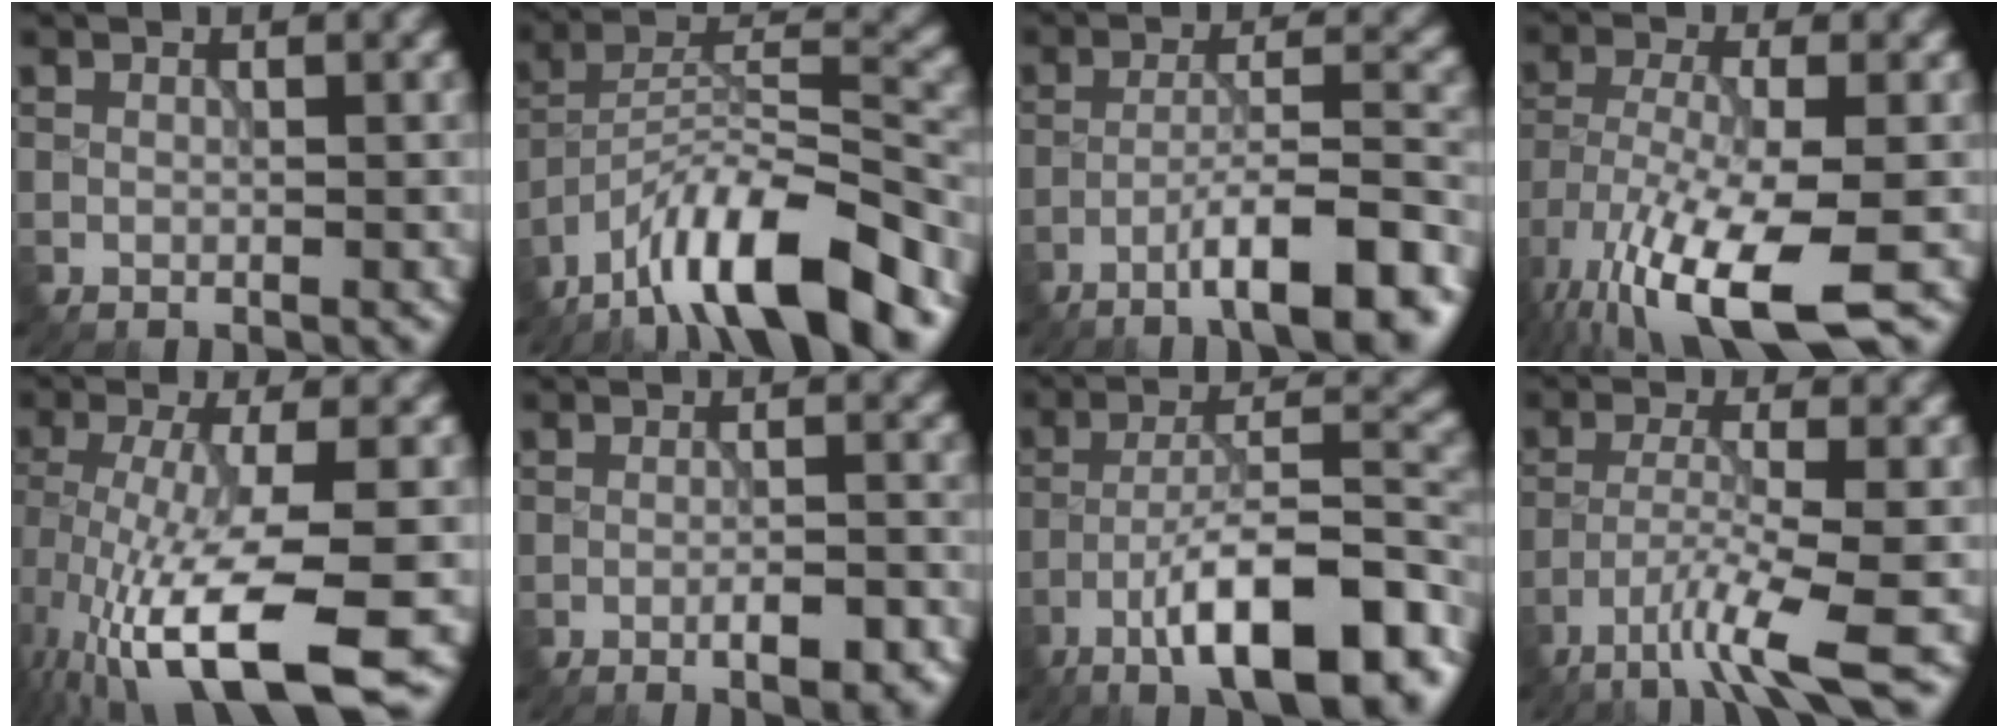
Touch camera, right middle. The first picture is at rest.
{"total": 12.3, "force": [-9.0, 3.2, 7.8], "torque": [-0.124, 0.018, -0.173]}
{"total": 9.4, "force": [-5.7, 1.6, 7.2], "torque": [-0.104, 0.016, -0.091]}
{"total": 11.3, "force": [-6.4, 3.0, 8.7], "torque": [-0.185, -0.024, -0.115]}
{"total": 12.0, "force": [-5.1, 2.9, 10.5], "torque": [-0.199, -0.021, -0.082]}
{"total": 3.3, "force": [-1.8, 0.7, 2.7], "torque": [-0.044, 0.004, -0.026]}
{"total": 12.9, "force": [-7.5, 3.6, 9.9], "torque": [-0.152, 0.012, -0.125]}
{"total": 5.6, "force": [-3.3, 0.3, 4.5], "torque": [-0.079, -0.003, -0.071]}